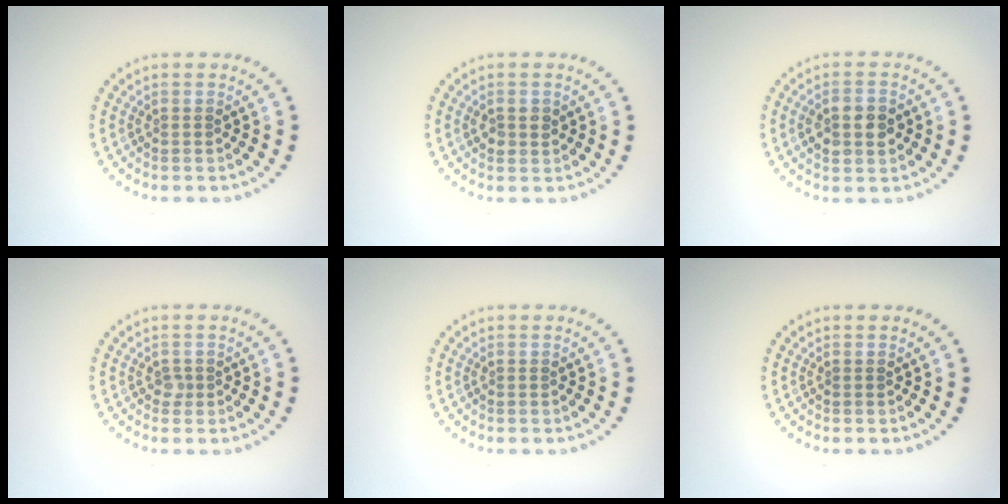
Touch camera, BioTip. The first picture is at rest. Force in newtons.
{"total": 1.5, "press": 1.5, "slide": 0.2}
{"total": 3.8, "press": 3.7, "slide": 0.3}
{"total": 0.7, "press": 0.6, "slide": 0.5}
{"total": 0.0}
{"total": 0.0}